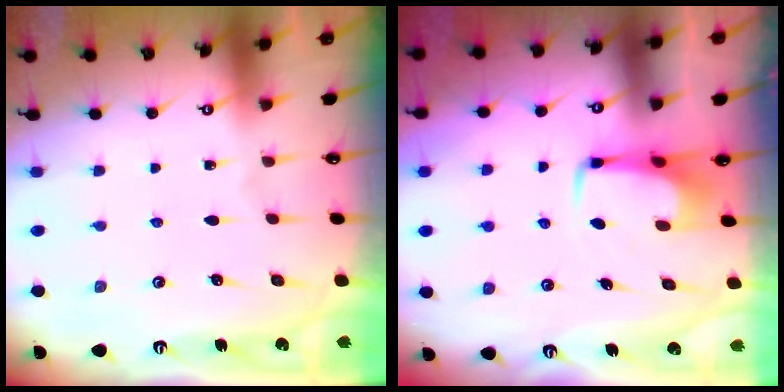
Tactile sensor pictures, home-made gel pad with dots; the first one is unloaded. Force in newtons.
{"total": 3.9, "press": 3.9, "slide": 0.3}